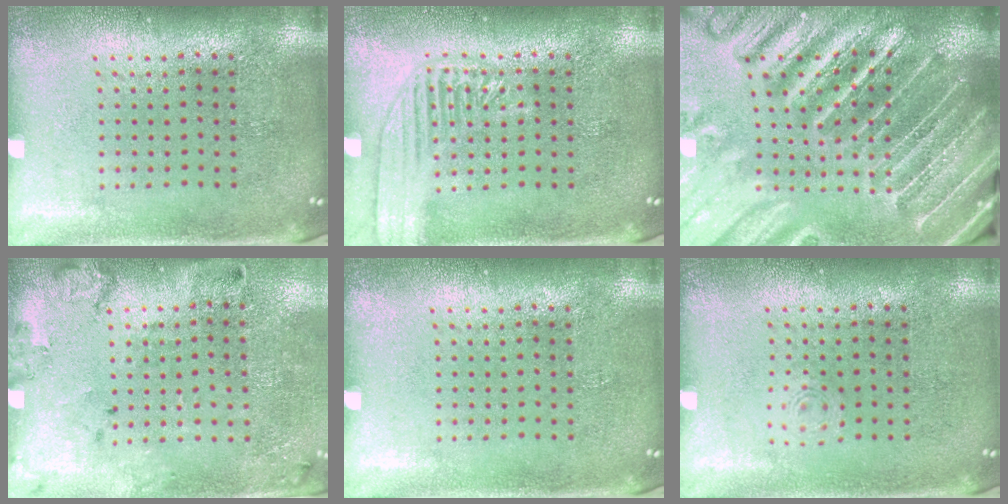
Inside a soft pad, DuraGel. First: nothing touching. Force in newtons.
{"total": 2.5, "press": 2.5, "slide": 0.3}
{"total": 4.7, "press": 4.3, "slide": 1.8}
{"total": 2.1, "press": 1.4, "slide": 1.6}
{"total": 0.0}
{"total": 0.6, "press": 0.6, "slide": 0.1}